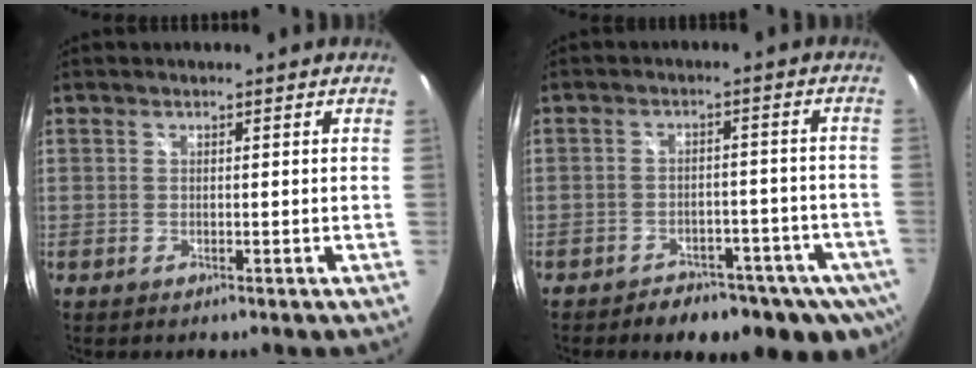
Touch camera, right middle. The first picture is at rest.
{"total": 15.0, "force": [-9.6, 8.1, 8.2], "torque": [-0.146, -0.013, -0.111]}